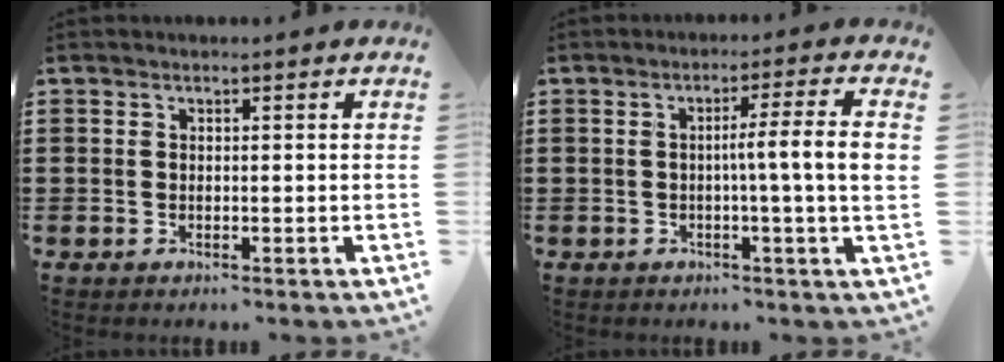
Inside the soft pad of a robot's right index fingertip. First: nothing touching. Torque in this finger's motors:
{"motor_torque": [0.99, -0.39, 0.25, 0.17]}